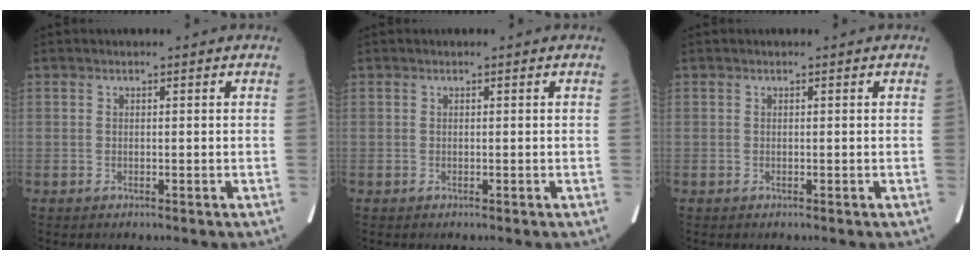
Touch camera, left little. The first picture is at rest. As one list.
[{"total": 0.0}, {"total": 0.0}]